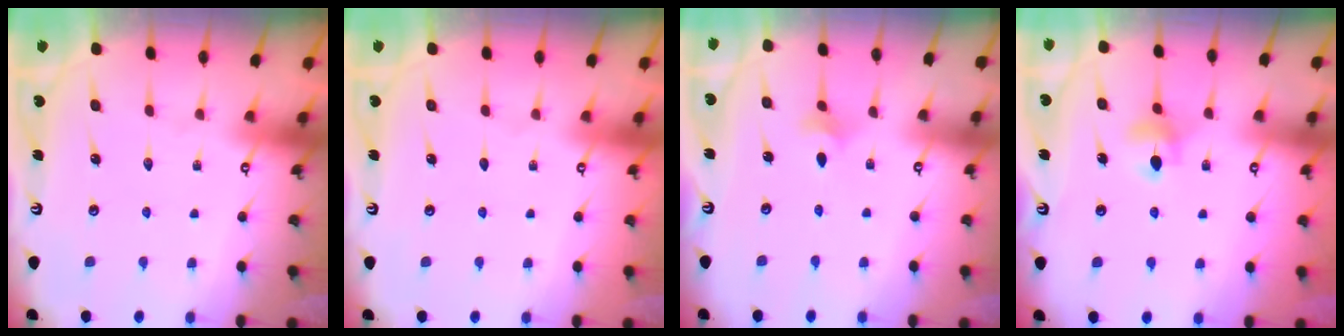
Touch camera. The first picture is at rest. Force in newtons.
{"total": 0.0}
{"total": 2.5, "press": 2.5, "slide": 0.6}
{"total": 6.5, "press": 6.4, "slide": 0.7}